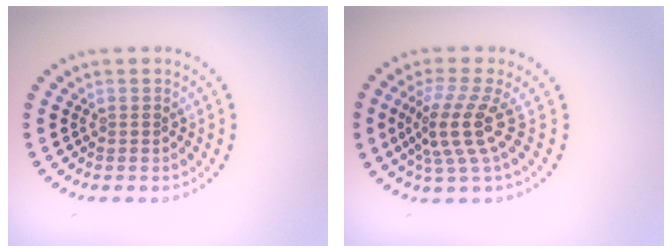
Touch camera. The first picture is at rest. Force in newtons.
{"total": 4.0, "press": 2.8, "slide": 2.9}